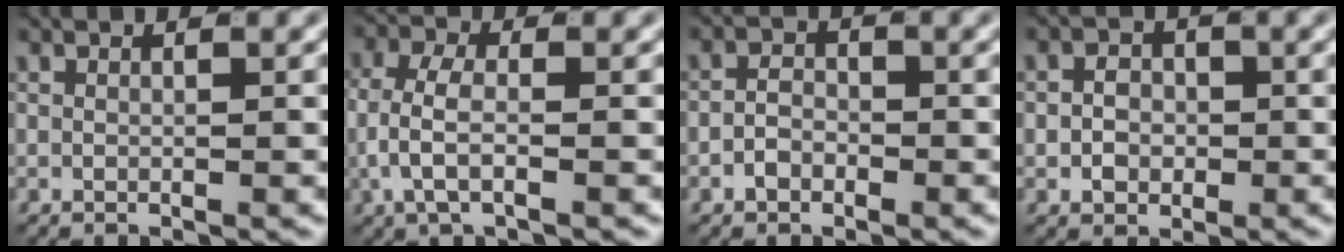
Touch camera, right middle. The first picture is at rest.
{"total": 4.4, "force": [-0.7, 2.5, 3.6], "torque": [-0.085, -0.008, -0.012]}
{"total": 1.7, "force": [-1.0, 1.1, 0.7], "torque": [-0.004, 0.000, -0.022]}
{"total": 2.4, "force": [-0.6, 2.0, 1.2], "torque": [-0.007, -0.003, -0.011]}